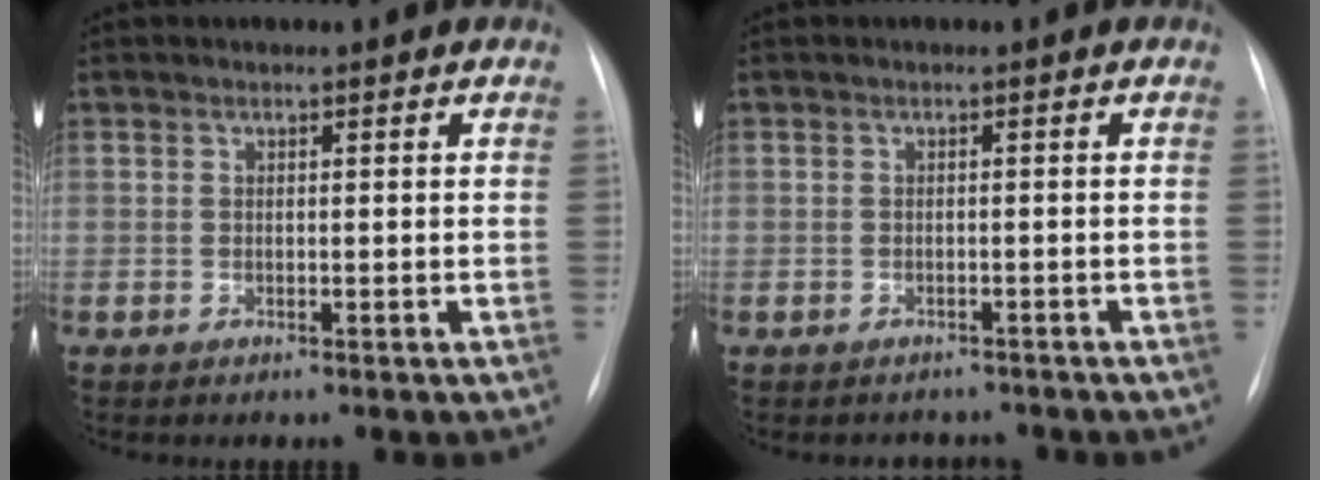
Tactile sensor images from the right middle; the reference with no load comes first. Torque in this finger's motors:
{"motor_torque": [-0.01, -0.12, -0.03, -0.06]}